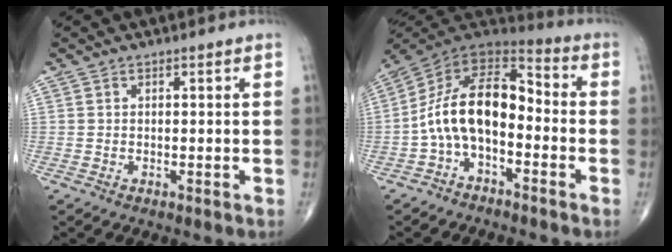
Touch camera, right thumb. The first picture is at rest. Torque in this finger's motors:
{"motor_torque": [2.60, 2.34, 1.74, -0.67, 0.56]}